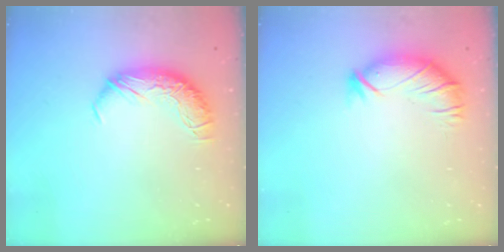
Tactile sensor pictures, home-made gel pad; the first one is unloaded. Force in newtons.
{"total": 2.9, "press": 2.3, "slide": 1.6}